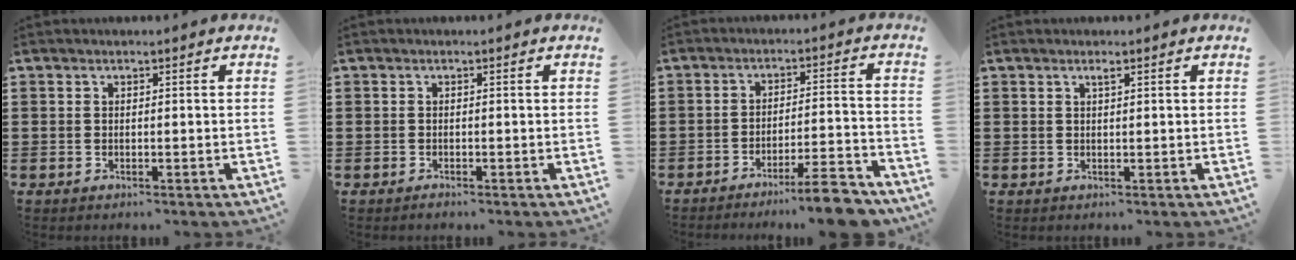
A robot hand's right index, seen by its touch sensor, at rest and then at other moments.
{"total": 0.5, "force": [-0.5, 0.2, 0.0], "torque": [0.001, 0.002, -0.012]}
{"total": 8.0, "force": [-6.8, 0.1, 4.3], "torque": [-0.060, 0.004, -0.122]}
{"total": 0.7, "force": [0.4, 0.0, 0.6], "torque": [-0.012, -0.001, 0.008]}